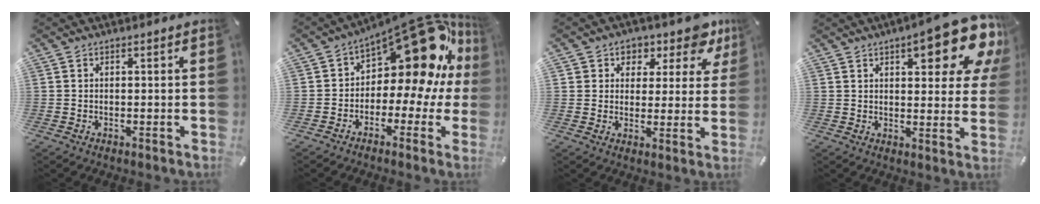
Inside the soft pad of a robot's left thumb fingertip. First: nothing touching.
{"total": 21.1, "force": [8.6, 10.9, 15.8], "torque": [-0.223, -0.072, 0.144]}
{"total": 7.7, "force": [4.5, 5.4, 3.2], "torque": [-0.037, -0.031, 0.075]}
{"total": 17.7, "force": [9.5, 6.5, 13.4], "torque": [-0.170, -0.056, 0.149]}